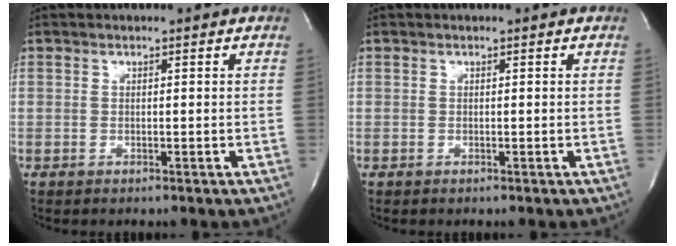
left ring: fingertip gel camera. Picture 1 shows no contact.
{"total": 0.0}